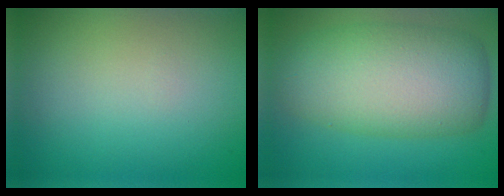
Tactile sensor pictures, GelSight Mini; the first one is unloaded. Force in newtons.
{"total": 9.7, "press": 9.7, "slide": 0.5}